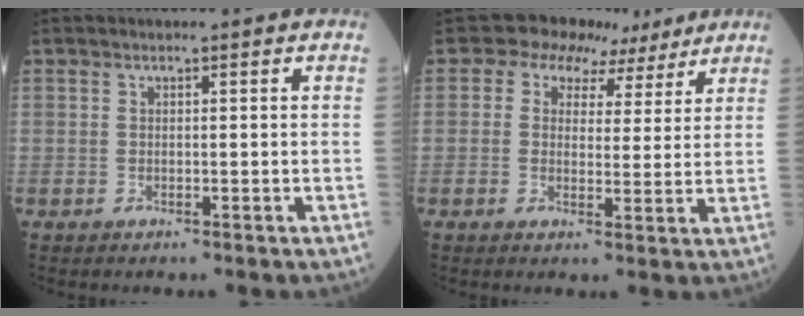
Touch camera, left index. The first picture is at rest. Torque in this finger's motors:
{"motor_torque": [0.39, -0.32, -0.23, -0.07]}